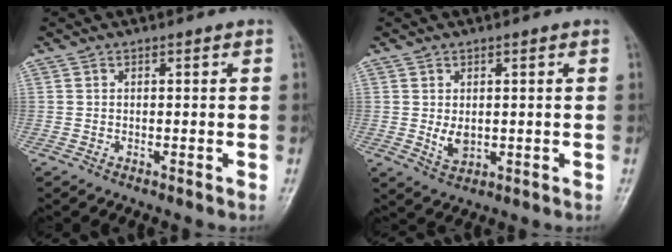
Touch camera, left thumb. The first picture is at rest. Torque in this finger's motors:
{"motor_torque": [0.40, 0.46, 0.35, -0.12, 0.01]}